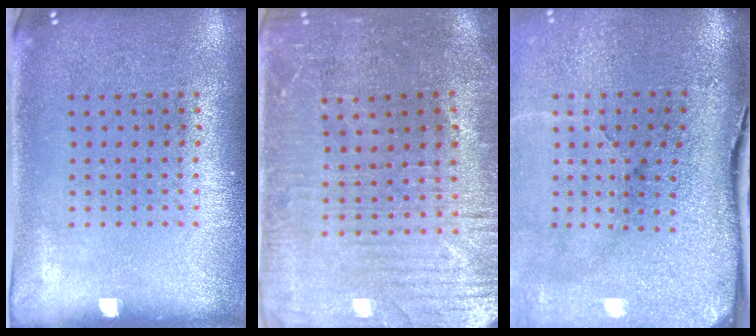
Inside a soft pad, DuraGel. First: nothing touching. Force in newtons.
{"total": 1.6, "press": 1.5, "slide": 0.5}
{"total": 5.1, "press": 4.0, "slide": 3.2}